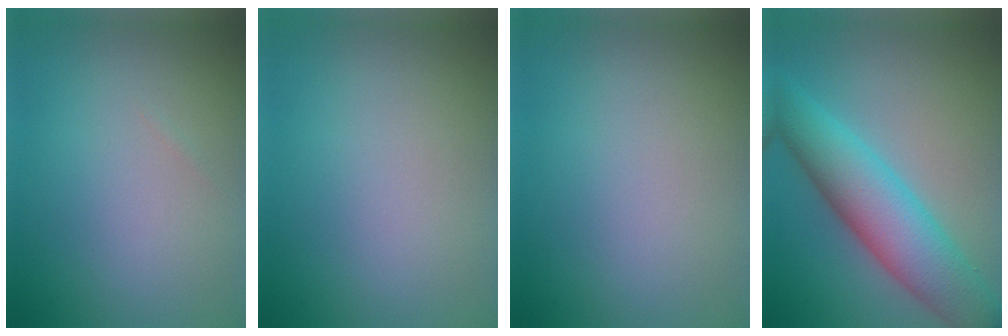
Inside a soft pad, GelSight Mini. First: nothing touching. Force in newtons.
{"total": 0.0}
{"total": 0.0}
{"total": 8.3, "press": 8.3, "slide": 0.3}